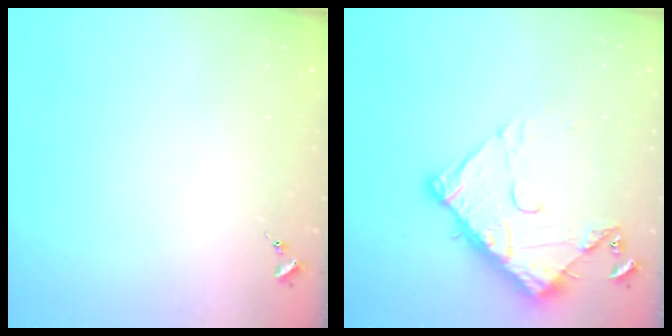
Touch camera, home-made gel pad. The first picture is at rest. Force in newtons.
{"total": 13.0, "press": 13.0, "slide": 1.3}